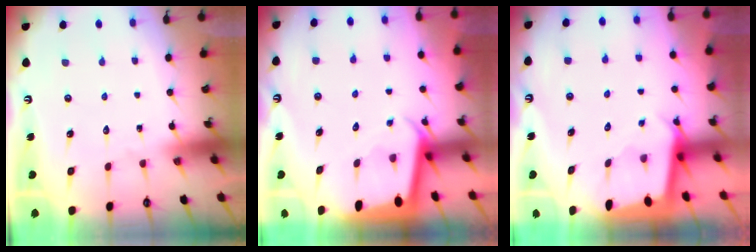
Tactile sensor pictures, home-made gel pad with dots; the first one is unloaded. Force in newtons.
{"total": 2.2, "press": 2.2, "slide": 0.2}
{"total": 2.4, "press": 2.4, "slide": 0.1}